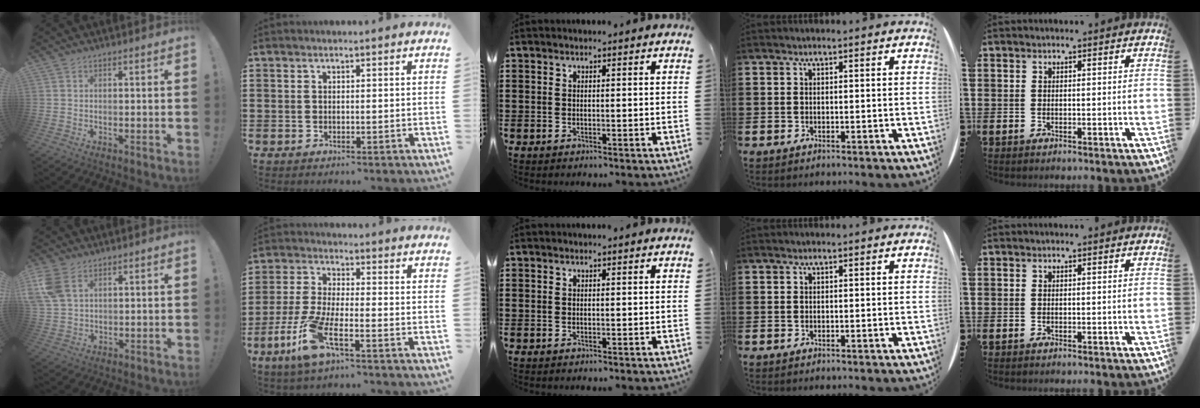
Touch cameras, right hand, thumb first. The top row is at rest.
{"thumb": {"total": 7.8, "force": [3.5, 5.0, 4.8], "torque": [-0.095, -0.008, 0.070]}, "index": {"total": 9.3, "force": [-5.1, 2.1, 7.6], "torque": [-0.190, -0.022, -0.101]}}